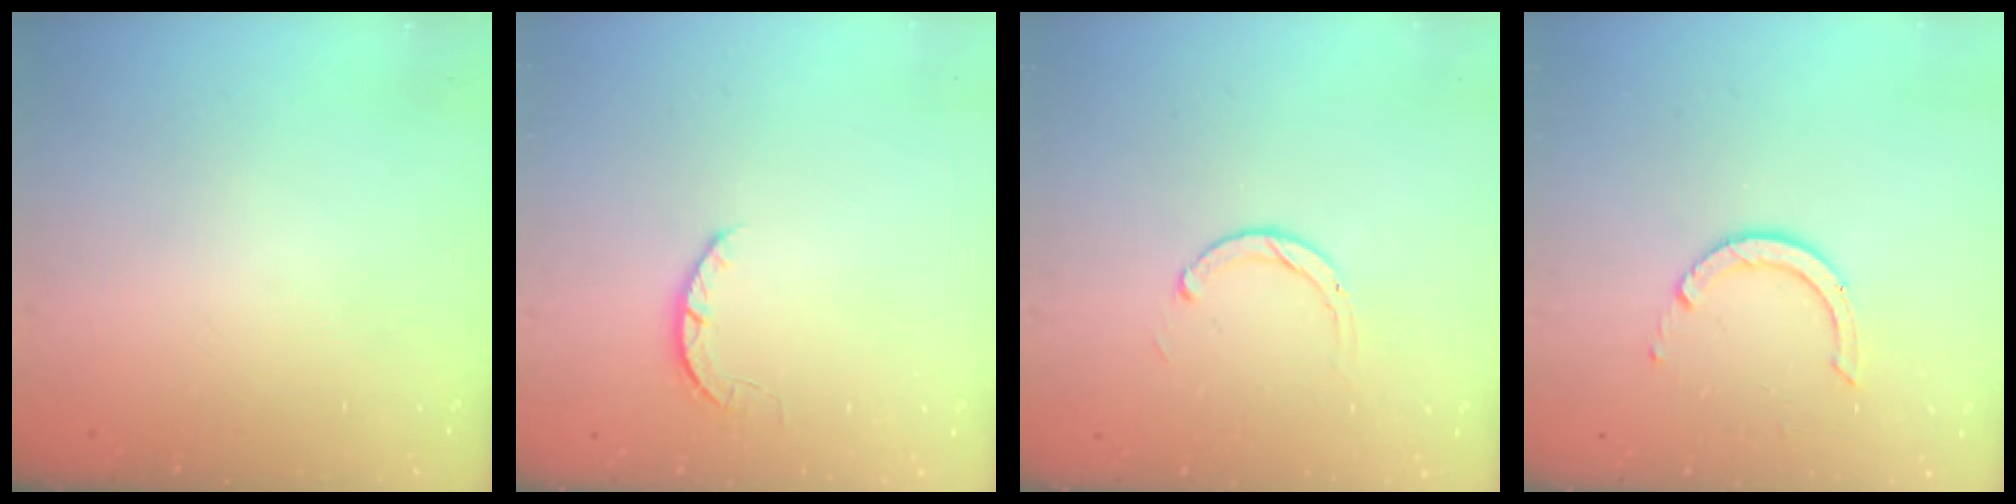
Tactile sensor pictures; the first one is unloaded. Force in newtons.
{"total": 3.9, "press": 3.9, "slide": 0.6}
{"total": 2.3, "press": 2.3, "slide": 0.3}
{"total": 6.3, "press": 6.3, "slide": 0.4}